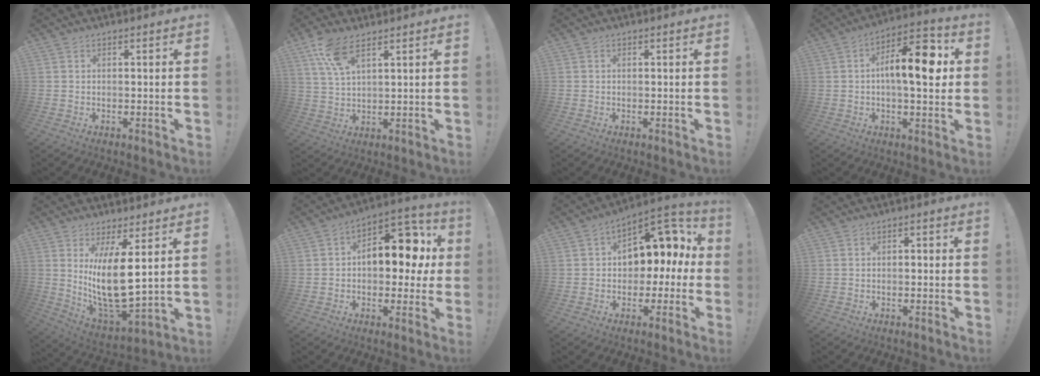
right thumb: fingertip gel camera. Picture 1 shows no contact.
{"total": 9.2, "force": [5.6, 3.2, 6.5], "torque": [-0.124, -0.021, 0.107]}
{"total": 0.0}
{"total": 14.8, "force": [2.1, 5.8, 13.5], "torque": [-0.195, 0.004, 0.028]}
{"total": 15.2, "force": [4.8, 4.7, 13.7], "torque": [-0.260, -0.052, 0.078]}
{"total": 15.1, "force": [2.7, 9.4, 11.4], "torque": [-0.144, -0.004, 0.046]}
{"total": 10.1, "force": [3.1, 7.3, 6.4], "torque": [-0.083, -0.024, 0.057]}
{"total": 1.8, "force": [-1.3, 0.9, 0.9], "torque": [-0.019, 0.011, -0.022]}